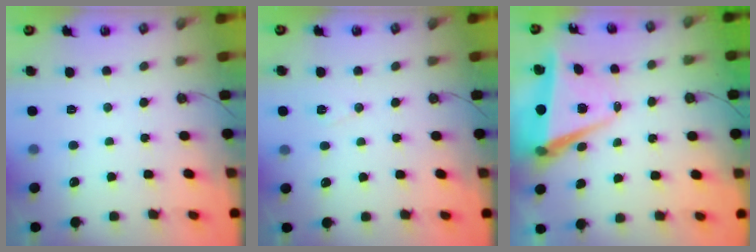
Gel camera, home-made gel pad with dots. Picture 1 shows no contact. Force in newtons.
{"total": 6.3, "press": 4.2, "slide": 4.6}
{"total": 7.2, "press": 5.8, "slide": 4.4}